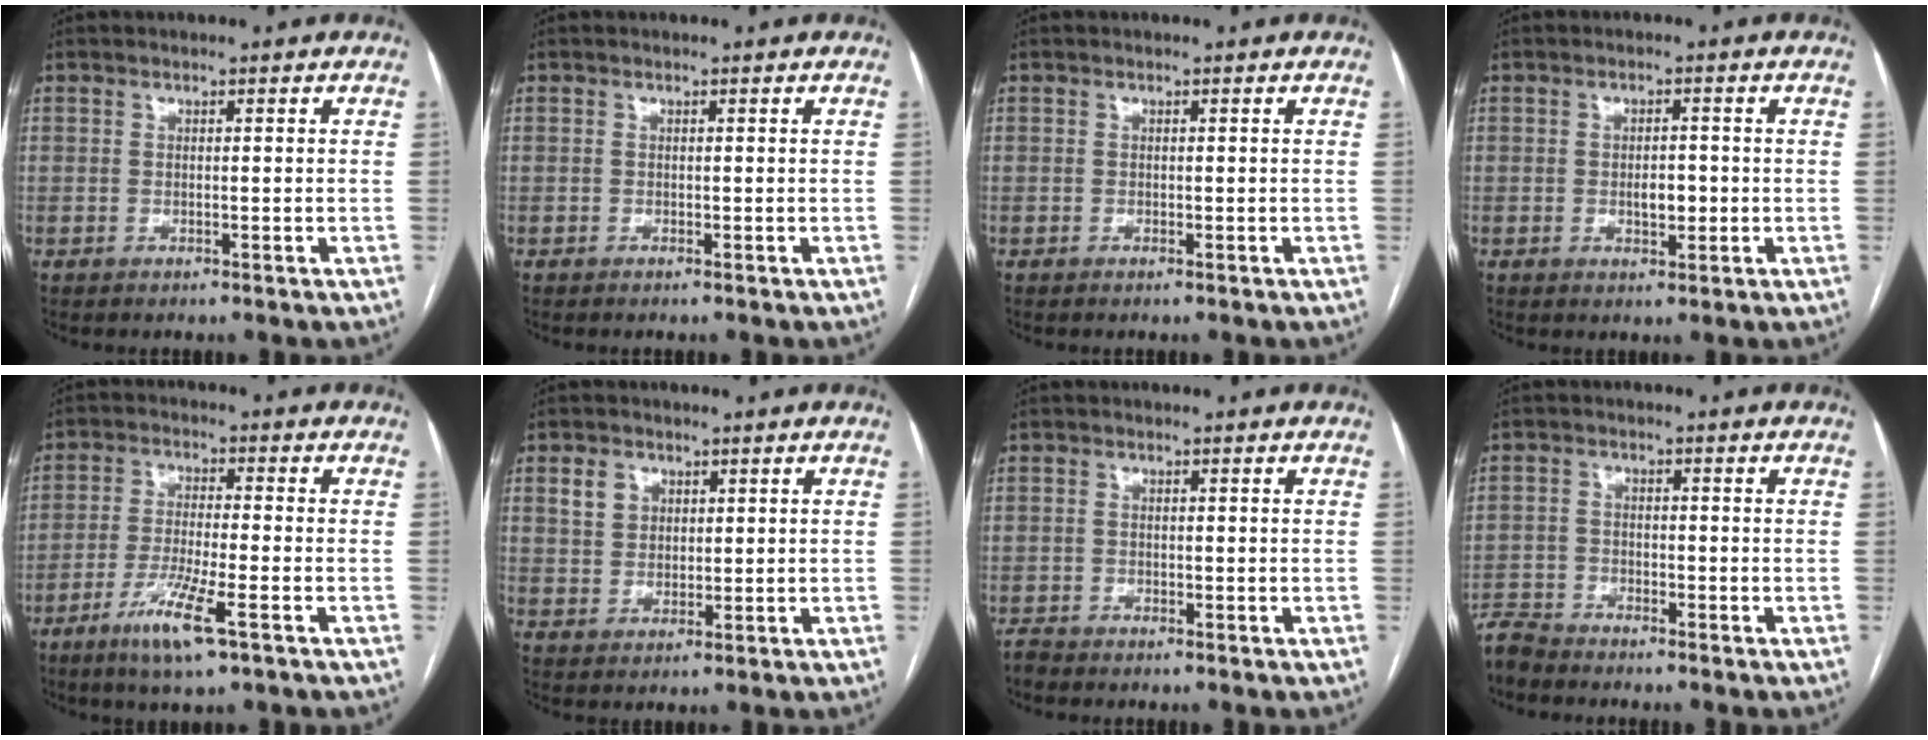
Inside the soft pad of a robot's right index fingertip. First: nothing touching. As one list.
[{"total": 0.0}, {"total": 0.0}, {"total": 2.7, "force": [-0.5, 1.1, 2.5], "torque": [-0.041, 0.002, -0.004]}, {"total": 8.5, "force": [-4.8, 0.5, 7.1], "torque": [-0.141, -0.018, -0.085]}, {"total": 3.8, "force": [1.7, 3.1, 1.5], "torque": [-0.034, 0.014, 0.039]}, {"total": 1.1, "force": [-1.0, 0.2, -0.2], "torque": [-0.001, -0.003, -0.021]}, {"total": 3.6, "force": [-3.6, 0.6, -0.3], "torque": [0.004, -0.011, -0.072]}]